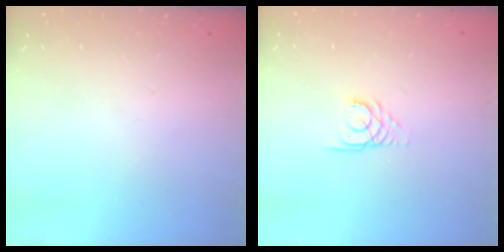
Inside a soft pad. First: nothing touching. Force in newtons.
{"total": 2.7, "press": 2.7, "slide": 0.3}